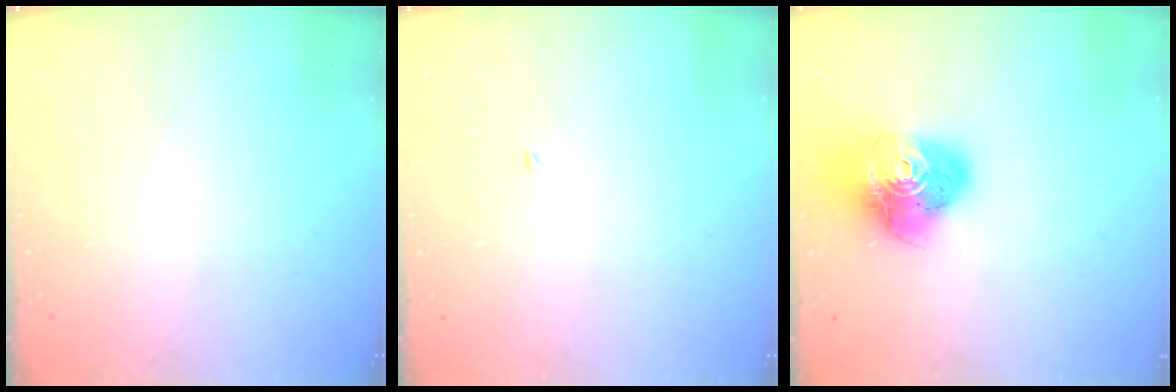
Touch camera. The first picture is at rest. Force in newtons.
{"total": 1.9, "press": 1.9, "slide": 0.2}
{"total": 18.0, "press": 17.9, "slide": 1.9}